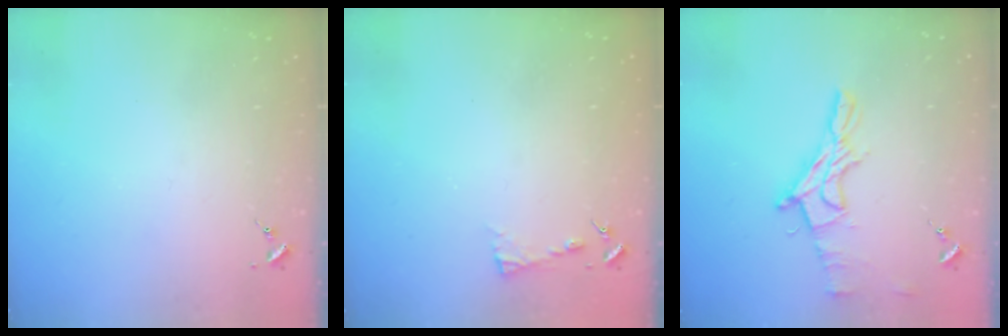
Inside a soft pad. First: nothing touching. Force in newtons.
{"total": 2.8, "press": 2.8, "slide": 0.3}
{"total": 11.8, "press": 11.7, "slide": 1.0}